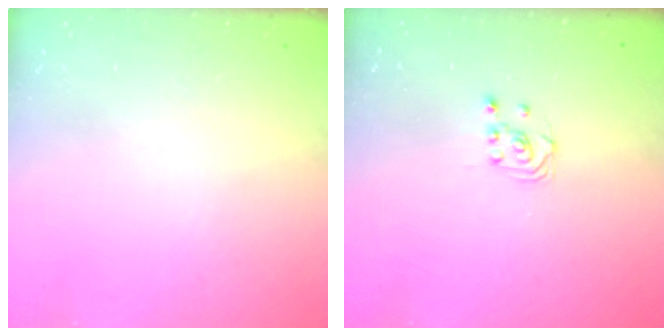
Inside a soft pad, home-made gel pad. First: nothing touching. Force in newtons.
{"total": 2.9, "press": 2.6, "slide": 1.4}